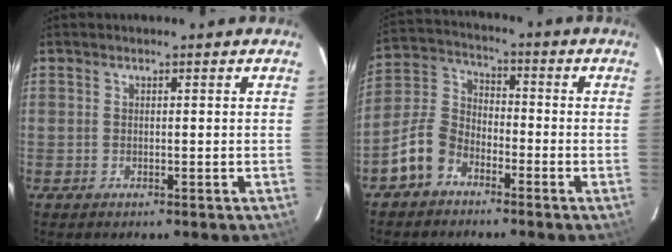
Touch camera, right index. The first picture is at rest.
{"total": 8.5, "force": [-5.4, 5.5, 3.7], "torque": [-0.086, 0.027, -0.109]}